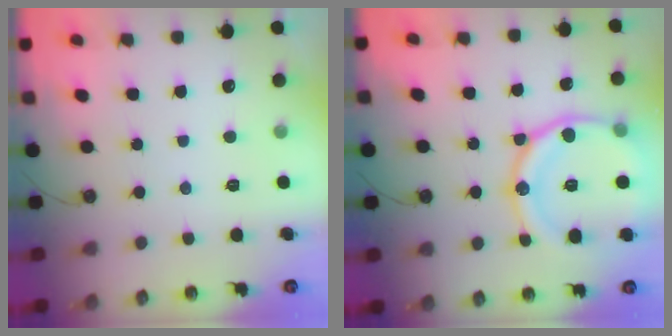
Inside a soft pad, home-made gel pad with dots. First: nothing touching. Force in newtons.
{"total": 19.4, "press": 19.3, "slide": 2.2}